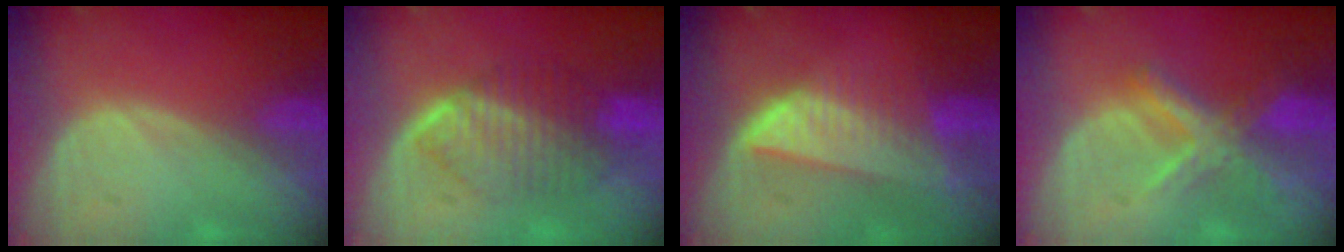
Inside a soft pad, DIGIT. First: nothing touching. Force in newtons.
{"total": 7.2, "press": 7.2, "slide": 0.4}
{"total": 7.9, "press": 7.0, "slide": 3.7}
{"total": 7.1, "press": 6.0, "slide": 3.8}